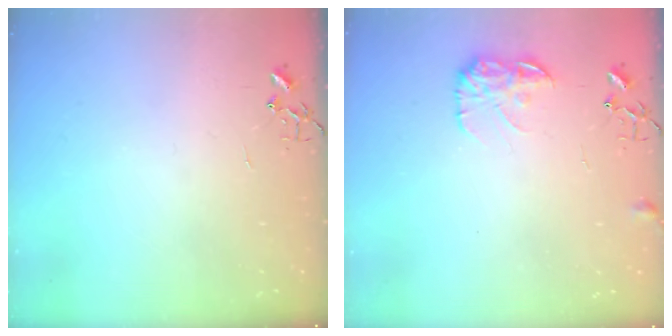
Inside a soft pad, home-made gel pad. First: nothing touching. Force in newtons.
{"total": 9.5, "press": 9.5, "slide": 0.2}